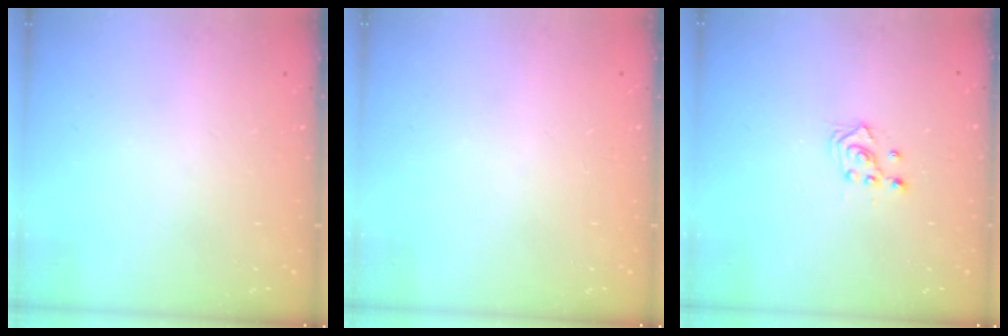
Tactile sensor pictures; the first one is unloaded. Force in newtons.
{"total": 0.0}
{"total": 2.6, "press": 2.4, "slide": 1.0}